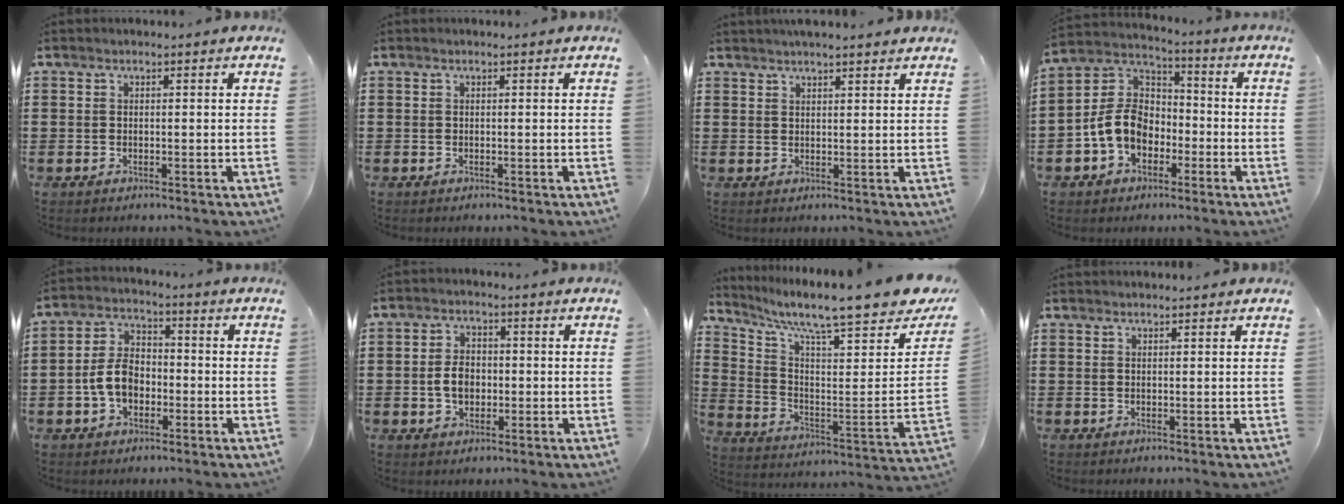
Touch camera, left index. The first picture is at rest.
{"total": 0.0}
{"total": 2.2, "force": [2.1, -0.1, 0.5], "torque": [-0.015, -0.001, 0.041]}
{"total": 8.7, "force": [-2.8, 6.6, 4.9], "torque": [-0.146, 0.002, -0.065]}
{"total": 6.5, "force": [-1.7, 4.3, 4.6], "torque": [-0.111, 0.005, -0.039]}
{"total": 4.2, "force": [-0.5, 2.8, 3.1], "torque": [-0.067, 0.004, -0.012]}
{"total": 9.5, "force": [8.0, 0.7, 5.1], "torque": [-0.110, -0.073, 0.126]}
{"total": 0.8, "force": [0.8, -0.1, 0.1], "torque": [-0.004, -0.001, 0.016]}